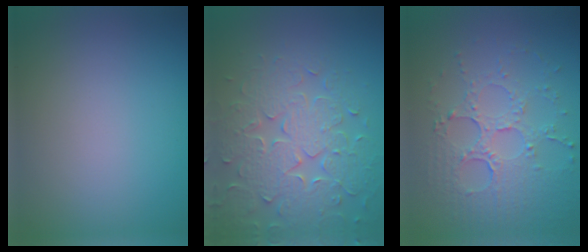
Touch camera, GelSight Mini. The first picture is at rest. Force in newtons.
{"total": 7.1, "press": 5.8, "slide": 4.2}
{"total": 5.6, "press": 3.9, "slide": 4.0}